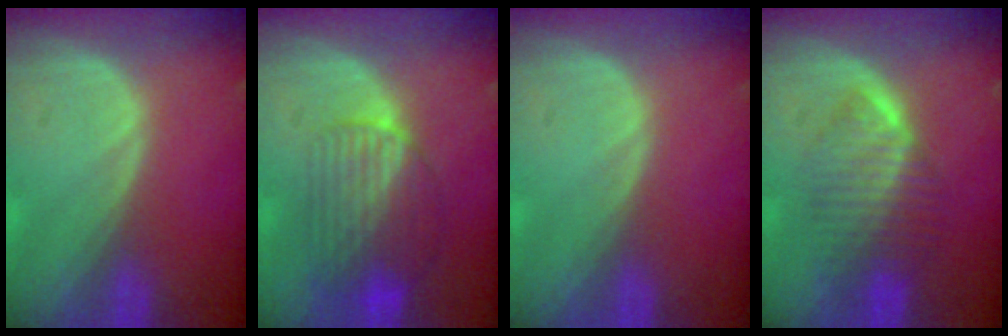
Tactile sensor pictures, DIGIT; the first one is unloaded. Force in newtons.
{"total": 8.0, "press": 7.6, "slide": 2.7}
{"total": 0.0}
{"total": 6.5, "press": 6.4, "slide": 1.0}